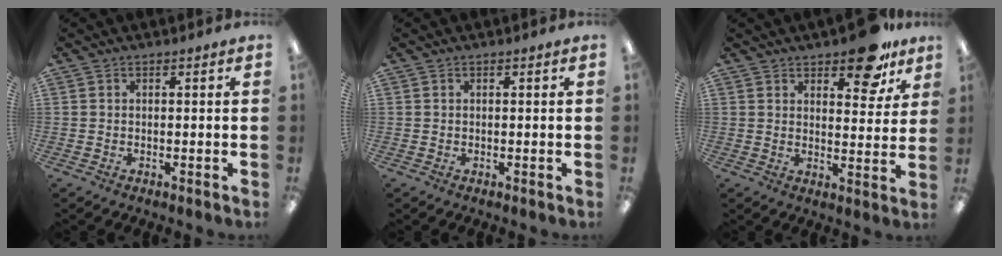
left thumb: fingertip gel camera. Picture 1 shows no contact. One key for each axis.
{"total": 0.0}
{"total": 11.6, "fx": 8.4, "fy": 4.8, "fz": 6.5, "tx": -0.068, "ty": -0.050, "tz": 0.140}